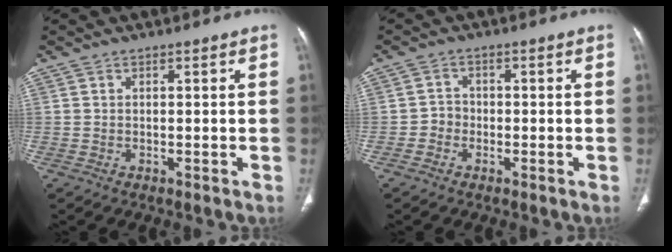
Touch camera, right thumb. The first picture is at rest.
{"total": 2.4, "force": [-1.0, 2.1, 0.6], "torque": [0.004, 0.011, -0.026]}